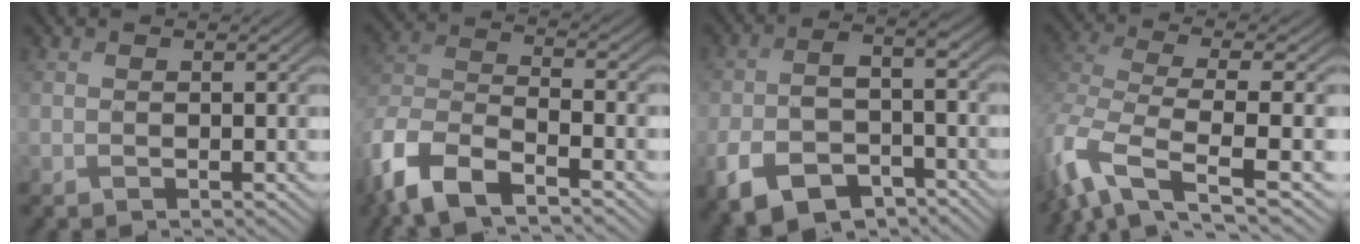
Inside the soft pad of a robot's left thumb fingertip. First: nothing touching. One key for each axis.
{"total": 11.0, "fx": -7.6, "fy": 3.9, "fz": 6.8, "tx": -0.156, "ty": -0.018, "tz": -0.166}
{"total": 10.0, "fx": -5.3, "fy": 5.6, "fz": 6.3, "tx": -0.132, "ty": -0.025, "tz": -0.094}
{"total": 10.1, "fx": -3.5, "fy": 3.9, "fz": 8.6, "tx": -0.210, "ty": -0.020, "tz": -0.070}